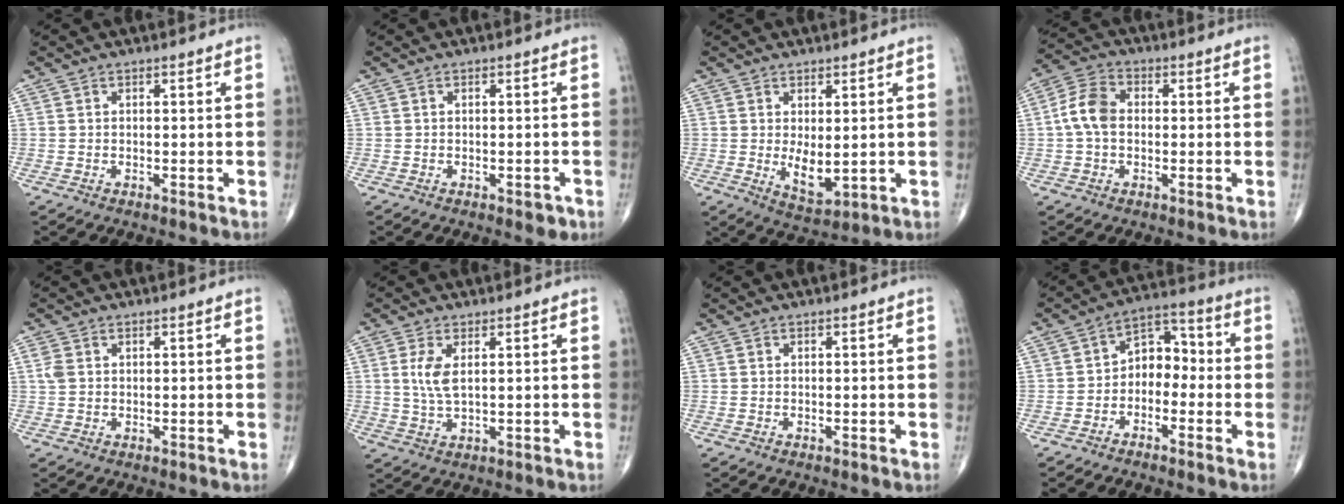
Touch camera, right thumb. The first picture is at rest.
{"total": 2.0, "force": [-1.0, 1.0, 1.4], "torque": [-0.011, 0.002, -0.011]}
{"total": 5.8, "force": [0.1, 2.7, 5.1], "torque": [-0.072, -0.018, 0.015]}
{"total": 7.3, "force": [-0.1, 5.0, 5.2], "torque": [-0.102, 0.023, -0.011]}
{"total": 2.1, "force": [0.5, 1.5, 1.4], "torque": [-0.042, 0.007, 0.013]}
{"total": 4.8, "force": [1.2, 1.9, 4.2], "torque": [-0.096, -0.007, 0.029]}
{"total": 0.0}
{"total": 7.4, "force": [-1.7, 5.3, 4.9], "torque": [-0.046, 0.044, -0.046]}